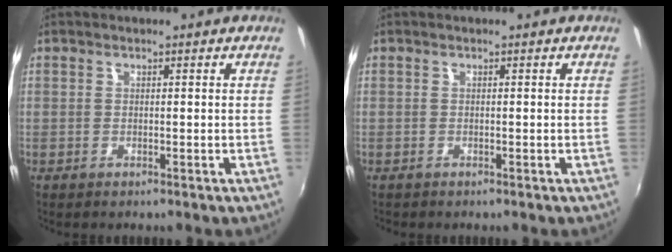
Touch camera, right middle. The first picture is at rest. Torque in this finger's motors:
{"motor_torque": [-0.10, -0.18, -0.02, 0.00]}